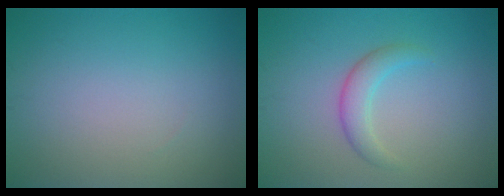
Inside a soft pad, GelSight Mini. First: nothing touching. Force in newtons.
{"total": 2.2, "press": 2.2, "slide": 0.2}